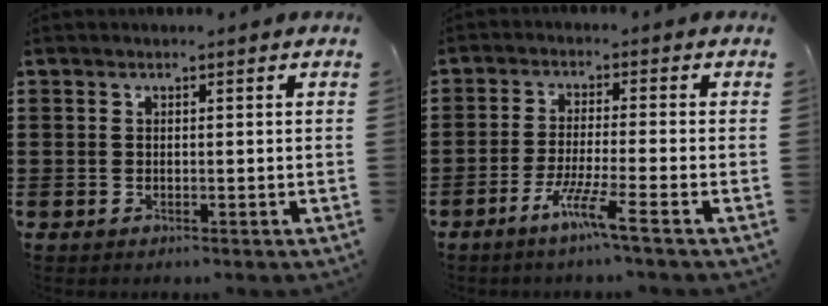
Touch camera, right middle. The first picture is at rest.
{"total": 5.8, "force": [-3.8, -0.5, 4.3], "torque": [-0.084, -0.014, -0.071]}